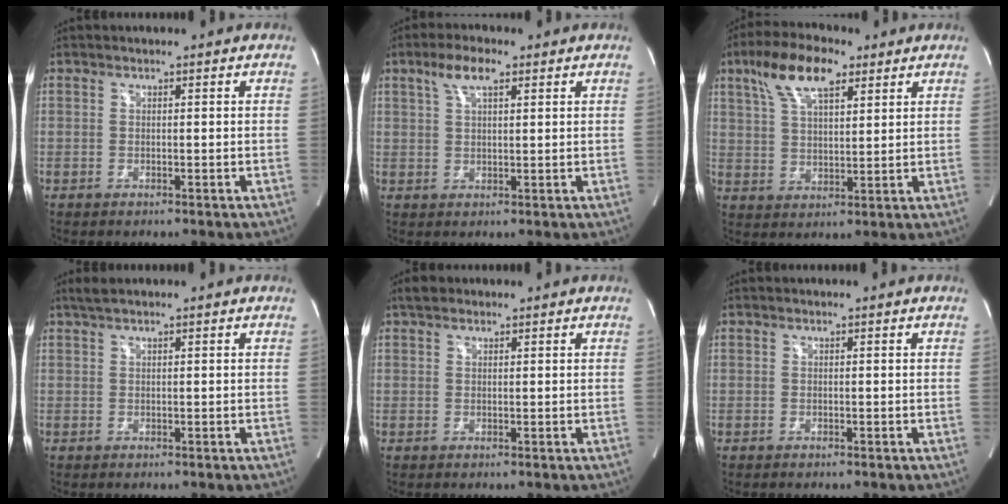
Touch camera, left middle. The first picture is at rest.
{"total": 4.8, "force": [2.7, 1.4, 3.7], "torque": [-0.079, 0.016, 0.053]}
{"total": 10.6, "force": [6.0, 3.7, 7.8], "torque": [-0.155, 0.023, 0.113]}
{"total": 1.8, "force": [1.4, 0.1, 1.1], "torque": [-0.025, 0.017, 0.028]}
{"total": 2.1, "force": [1.5, 1.1, 0.8], "torque": [-0.017, 0.017, 0.024]}
{"total": 0.0}